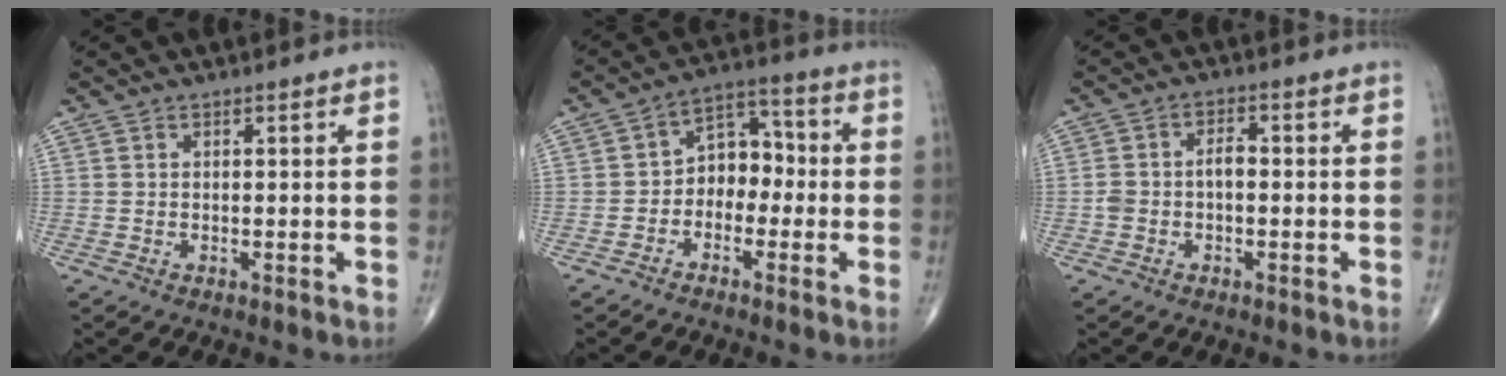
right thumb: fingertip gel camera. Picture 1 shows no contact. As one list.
[{"total": 7.6, "force": [-1.6, 5.6, 4.8], "torque": [-0.040, 0.042, -0.044]}, {"total": 3.8, "force": [-0.7, 2.3, 2.9], "torque": [-0.057, 0.021, -0.014]}]